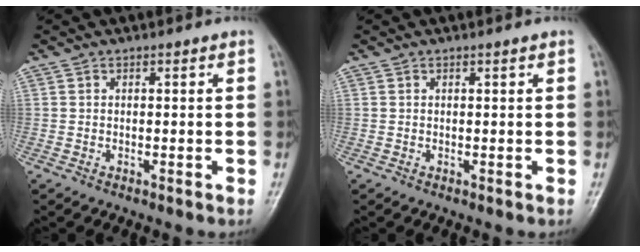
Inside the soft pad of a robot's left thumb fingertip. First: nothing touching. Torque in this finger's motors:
{"motor_torque": [0.03, -0.05, -0.22, 0.06, 0.01]}